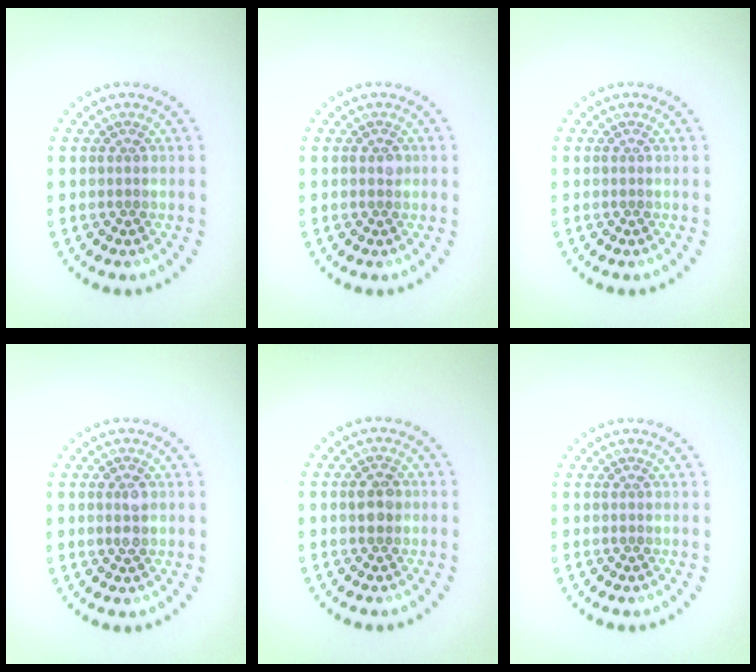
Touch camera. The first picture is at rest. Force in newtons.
{"total": 0.5, "press": 0.5, "slide": 0.3}
{"total": 0.0}
{"total": 1.7, "press": 1.7, "slide": 0.1}
{"total": 1.8, "press": 1.7, "slide": 0.2}
{"total": 0.0}